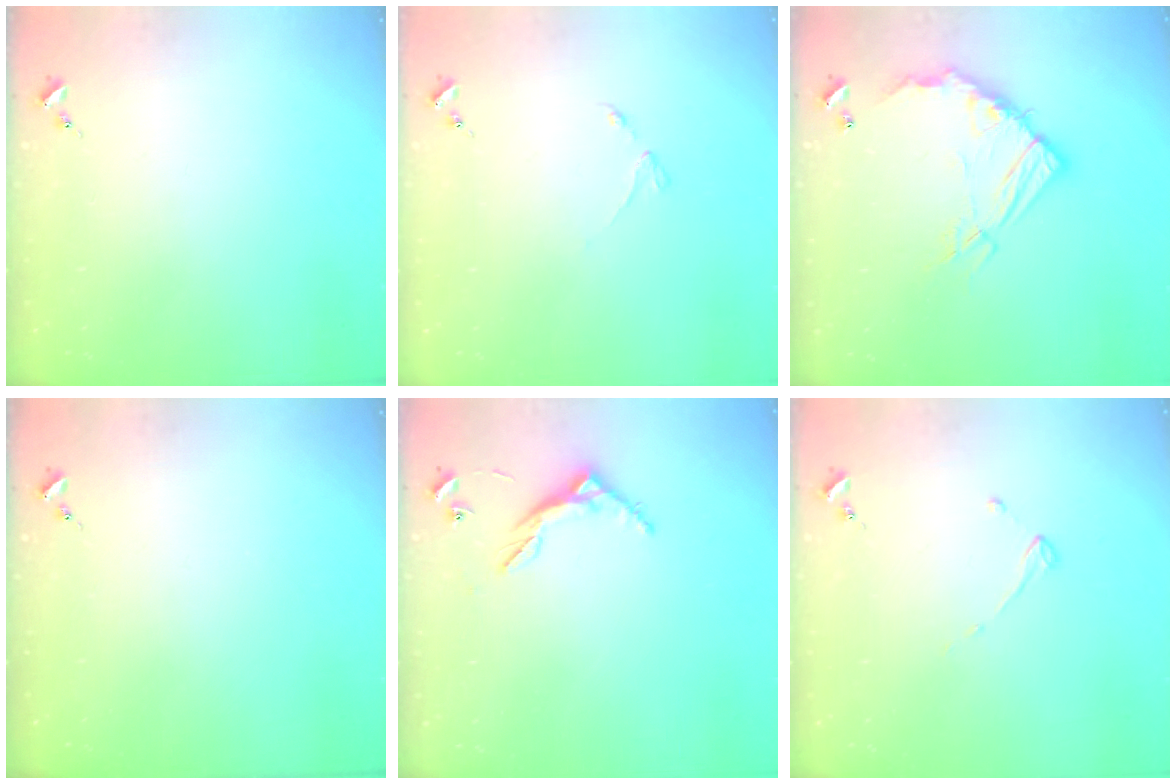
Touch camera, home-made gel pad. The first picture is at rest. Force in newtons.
{"total": 3.2, "press": 3.1, "slide": 0.5}
{"total": 16.2, "press": 16.2, "slide": 1.4}
{"total": 0.0}
{"total": 6.1, "press": 6.1, "slide": 0.4}
{"total": 2.7, "press": 2.7, "slide": 0.3}